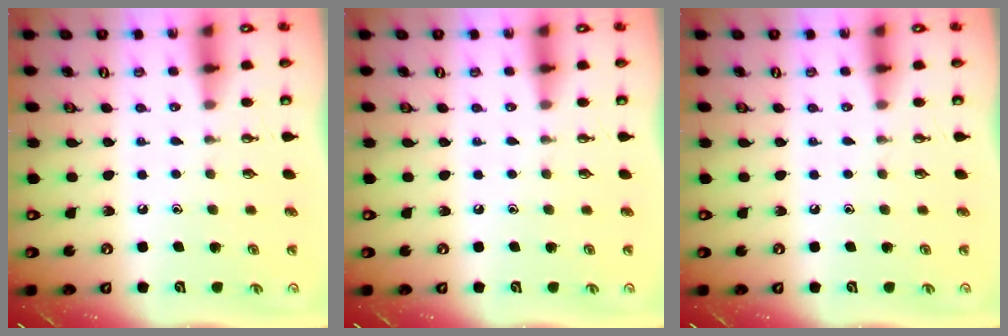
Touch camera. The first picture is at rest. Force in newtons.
{"total": 0.0}
{"total": 0.0}